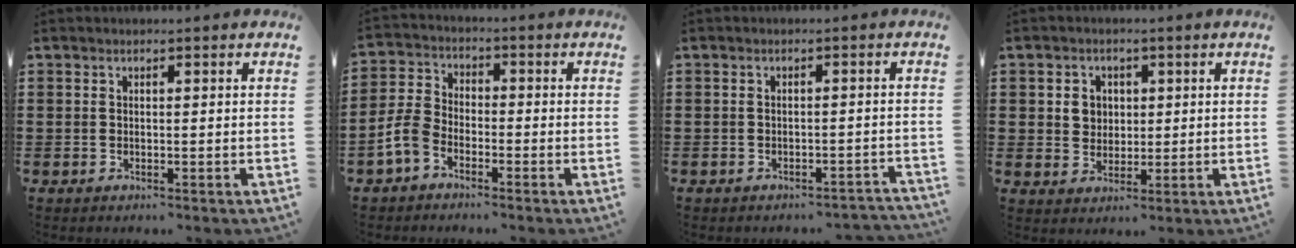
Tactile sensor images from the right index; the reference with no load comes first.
{"total": 5.0, "force": [-3.0, 2.9, 2.8], "torque": [-0.087, 0.000, -0.068]}
{"total": 1.9, "force": [-1.8, 0.3, 0.2], "torque": [-0.010, -0.001, -0.039]}
{"total": 3.1, "force": [0.7, 2.8, 1.1], "torque": [-0.034, 0.010, 0.009]}